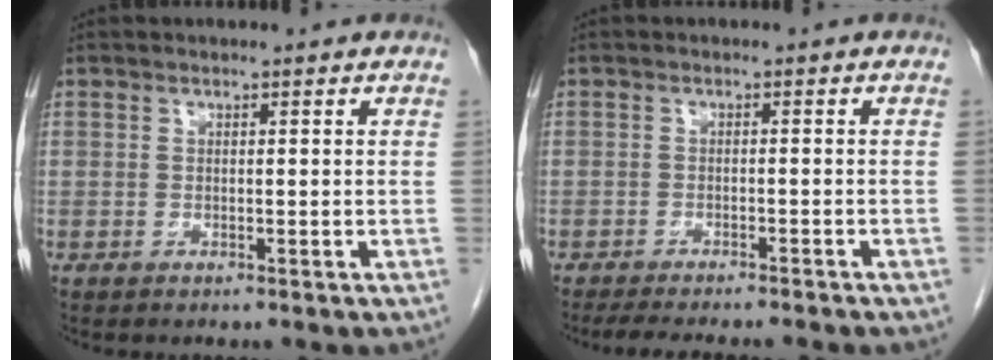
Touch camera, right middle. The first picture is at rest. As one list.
[{"total": 10.9, "force": [-9.4, 1.9, 5.2], "torque": [-0.064, -0.011, -0.120]}]